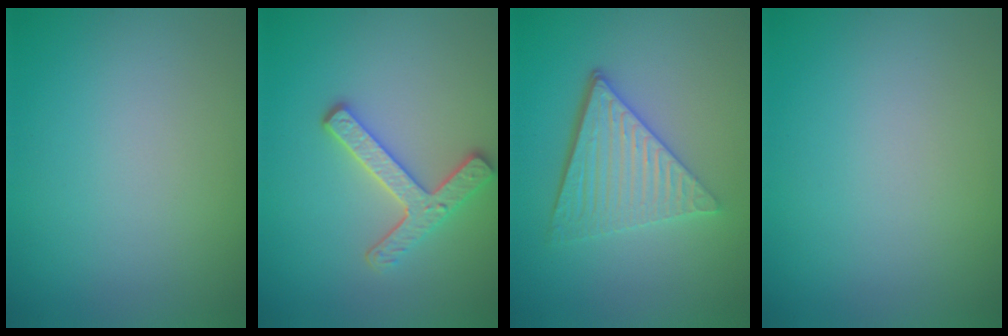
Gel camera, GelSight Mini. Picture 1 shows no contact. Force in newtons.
{"total": 3.6, "press": 3.0, "slide": 2.0}
{"total": 5.5, "press": 3.9, "slide": 3.9}
{"total": 0.0}